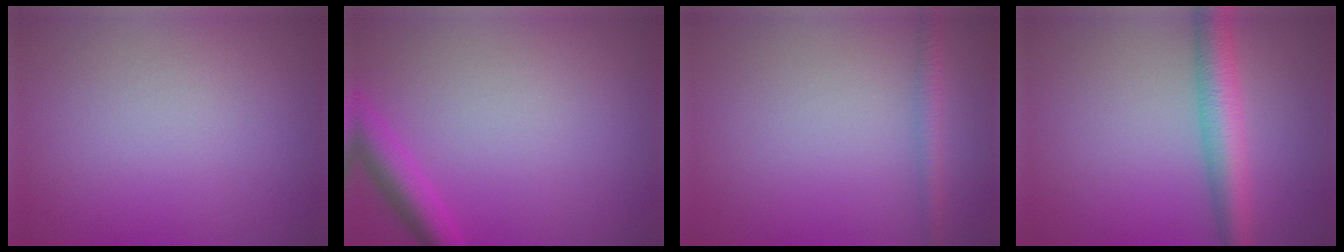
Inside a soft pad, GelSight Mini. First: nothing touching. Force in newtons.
{"total": 3.1, "press": 3.1, "slide": 0.2}
{"total": 1.6, "press": 1.6, "slide": 0.1}
{"total": 4.7, "press": 4.7, "slide": 0.1}